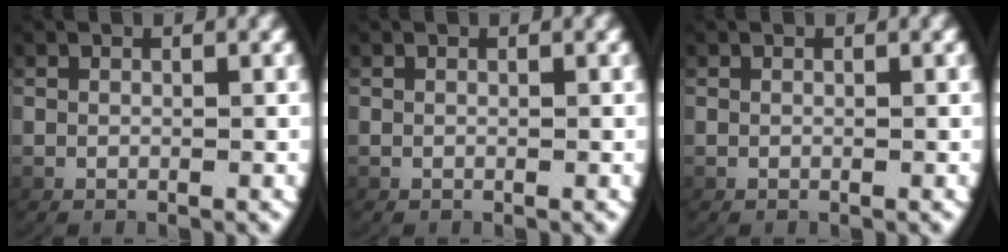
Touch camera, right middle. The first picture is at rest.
{"total": 0.0}
{"total": 0.0}